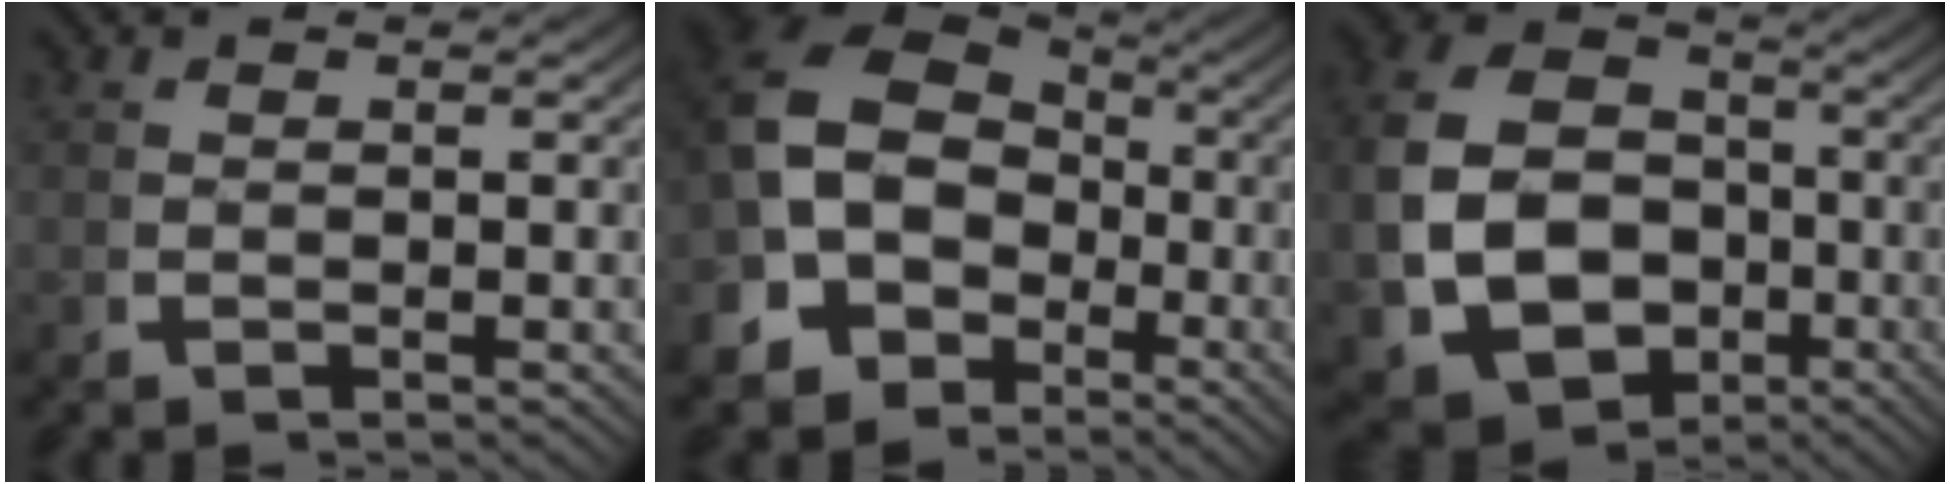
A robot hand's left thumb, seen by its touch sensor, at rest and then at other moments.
{"total": 12.4, "force": [-0.4, 10.0, 7.4], "torque": [-0.171, -0.039, -0.001]}
{"total": 15.2, "force": [-3.0, 12.6, 8.0], "torque": [-0.186, -0.063, -0.032]}